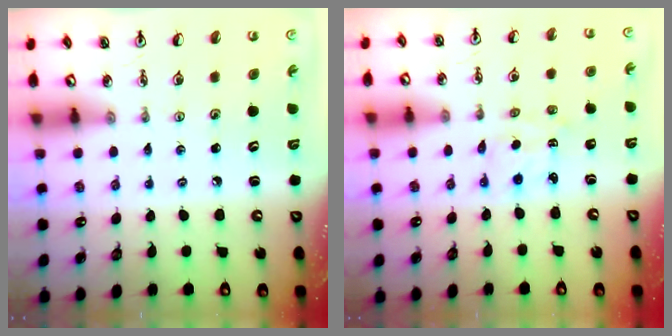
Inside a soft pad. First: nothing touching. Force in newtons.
{"total": 1.6, "press": 1.4, "slide": 0.7}